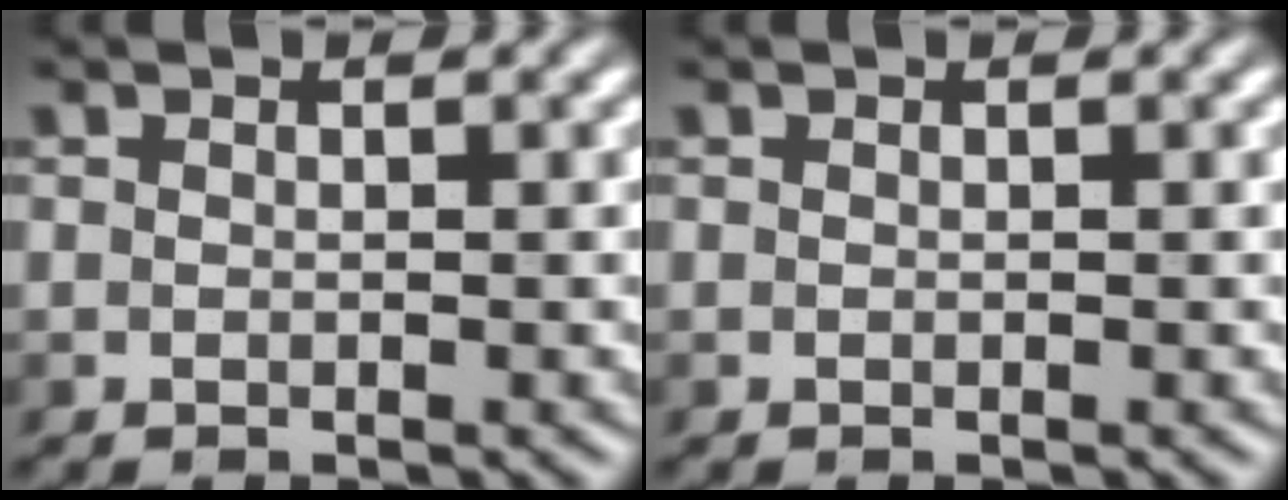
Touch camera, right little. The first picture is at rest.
{"total": 0.0}